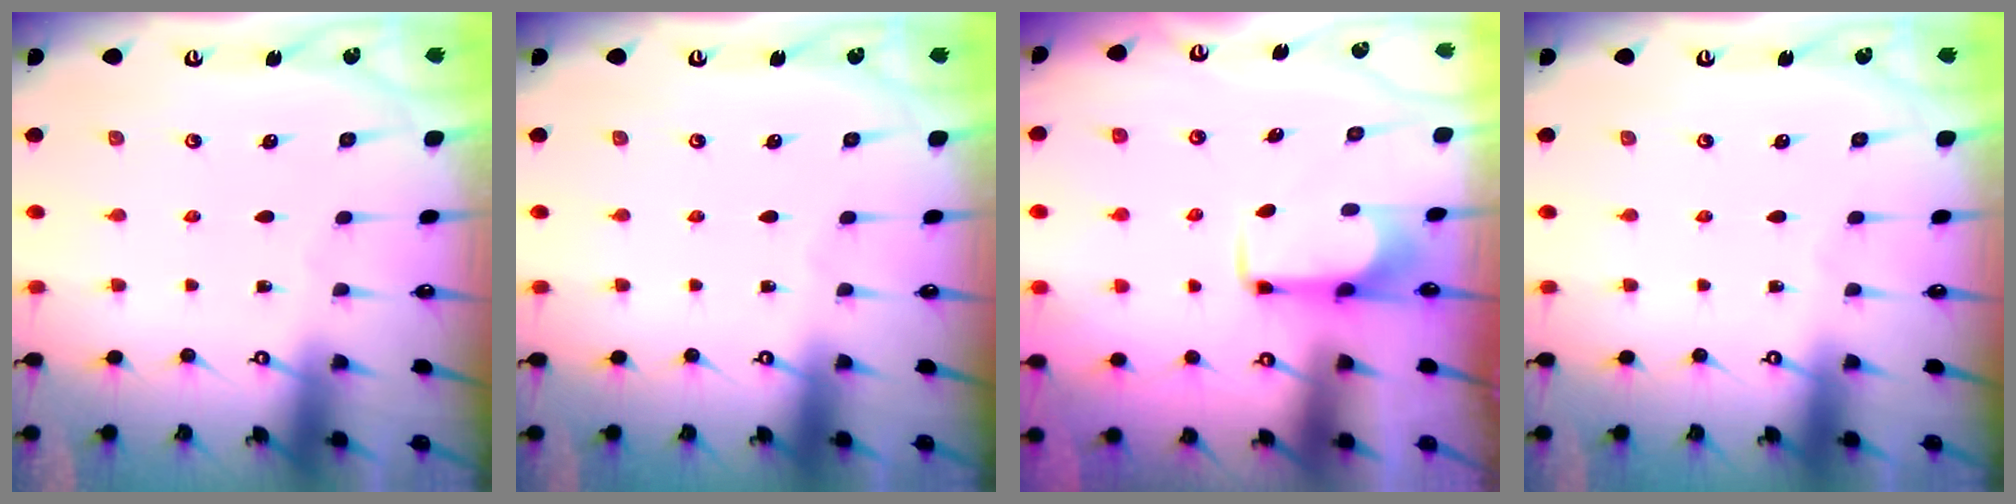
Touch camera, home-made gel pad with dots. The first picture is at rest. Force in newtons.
{"total": 0.0}
{"total": 2.0, "press": 1.9, "slide": 0.4}
{"total": 0.0}